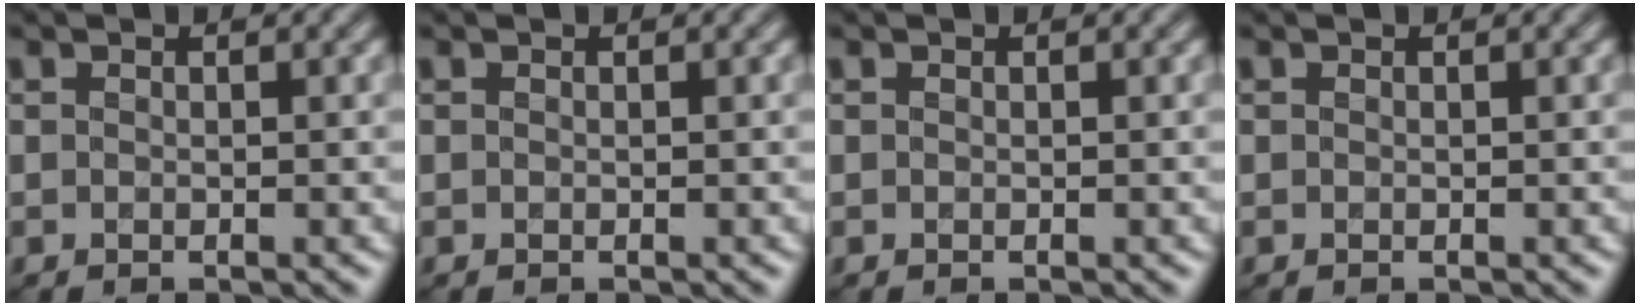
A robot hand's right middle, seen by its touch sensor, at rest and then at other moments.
{"total": 0.0}
{"total": 0.0}
{"total": 0.0}